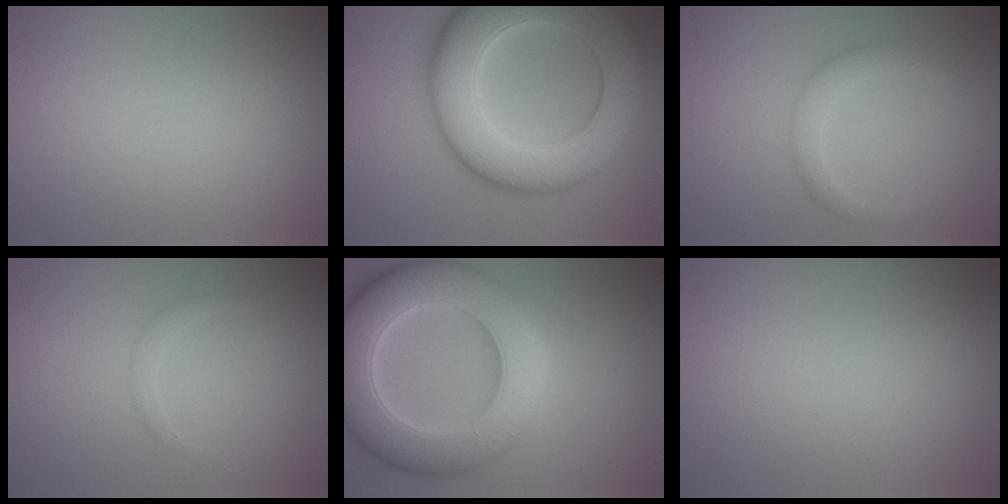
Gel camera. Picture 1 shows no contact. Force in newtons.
{"total": 12.7, "press": 12.7, "slide": 0.3}
{"total": 2.0, "press": 2.0, "slide": 0.2}
{"total": 0.8, "press": 0.8, "slide": 0.1}
{"total": 11.5, "press": 11.5, "slide": 0.9}
{"total": 0.0}